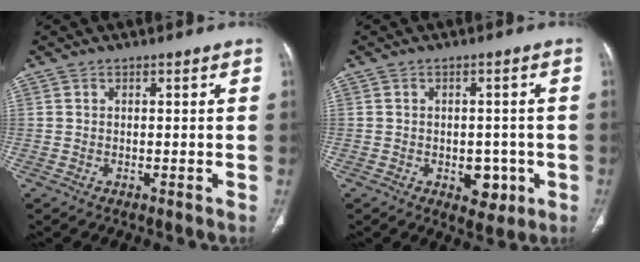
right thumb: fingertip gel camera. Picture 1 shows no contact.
{"total": 5.3, "force": [-1.6, 3.6, 3.6], "torque": [-0.019, 0.003, -0.013]}